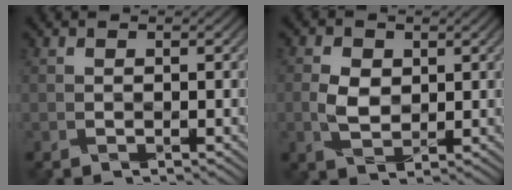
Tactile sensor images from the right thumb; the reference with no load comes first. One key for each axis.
{"total": 3.0, "fx": 0.4, "fy": 2.2, "fz": 1.9, "tx": -0.048, "ty": -0.003, "tz": 0.009}